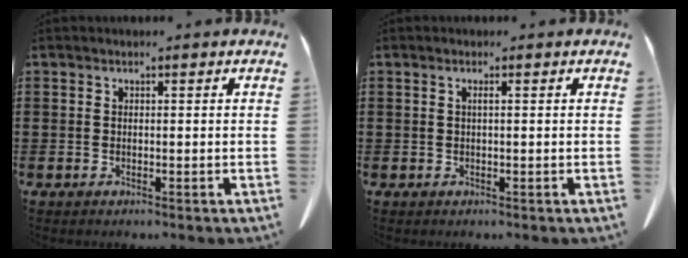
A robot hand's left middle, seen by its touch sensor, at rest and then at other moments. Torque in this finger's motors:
{"motor_torque": [-0.06, 0.04, 0.04, 0.00]}